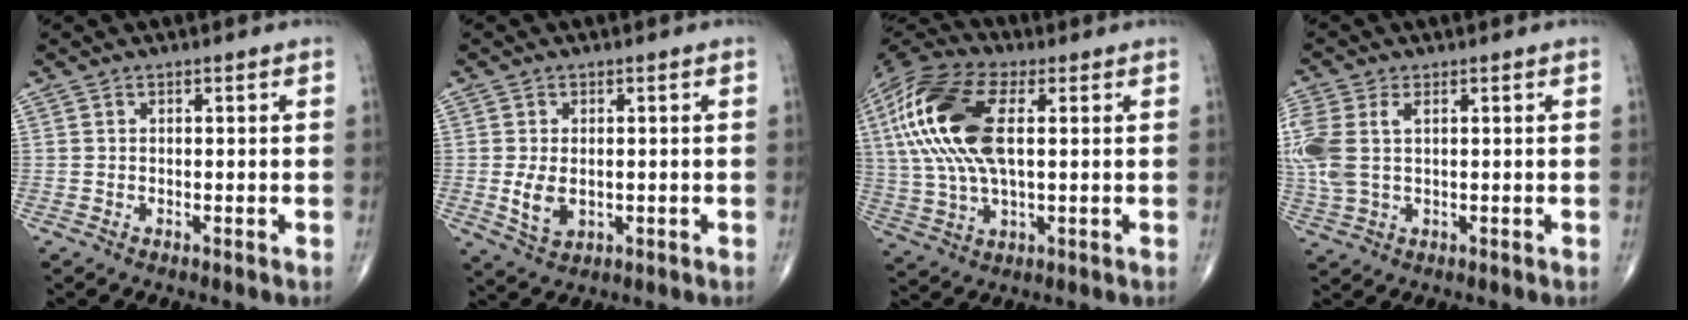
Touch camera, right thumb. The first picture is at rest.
{"total": 5.0, "force": [-0.4, 3.2, 3.9], "torque": [-0.071, -0.010, 0.001]}
{"total": 21.1, "force": [4.2, 9.8, 18.2], "torque": [-0.406, 0.009, 0.069]}
{"total": 9.4, "force": [1.7, 5.4, 7.5], "torque": [-0.215, 0.016, 0.041]}